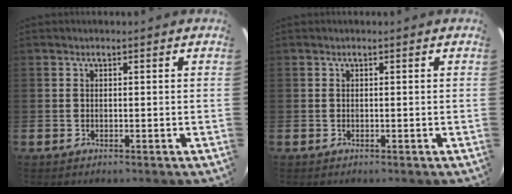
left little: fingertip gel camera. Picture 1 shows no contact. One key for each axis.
{"total": 0.0}